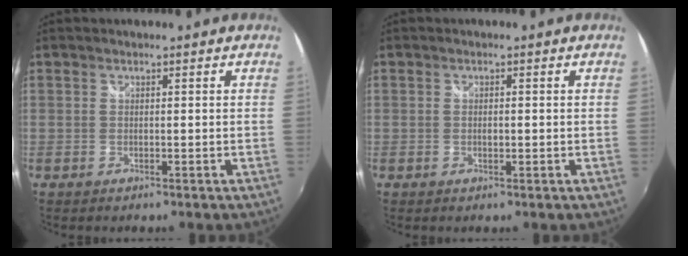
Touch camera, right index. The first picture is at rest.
{"total": 1.1, "force": [-0.1, 0.5, 1.0], "torque": [-0.018, 0.000, -0.003]}